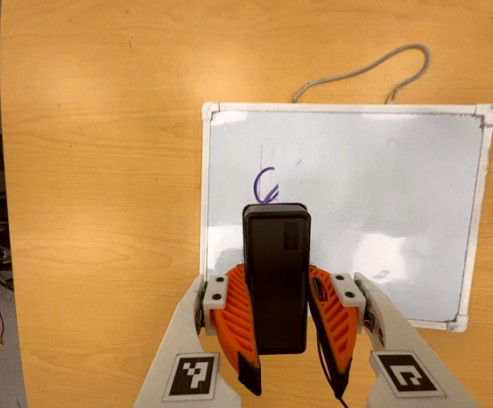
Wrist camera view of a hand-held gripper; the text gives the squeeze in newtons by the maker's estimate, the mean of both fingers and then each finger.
{"total": 7.9, "left": 6.9, "right": 8.9}